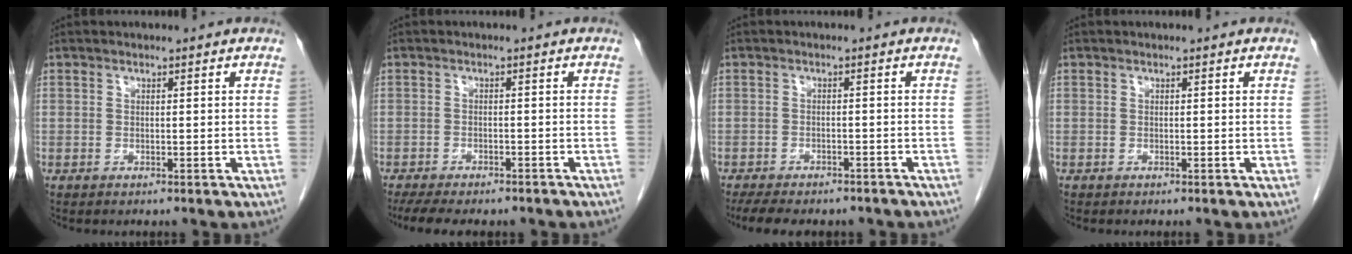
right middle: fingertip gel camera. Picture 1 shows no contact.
{"total": 11.3, "force": [-9.4, 3.2, 5.5], "torque": [-0.085, -0.004, -0.121]}
{"total": 11.7, "force": [-9.8, 3.7, 5.3], "torque": [-0.089, -0.002, -0.121]}
{"total": 0.0}